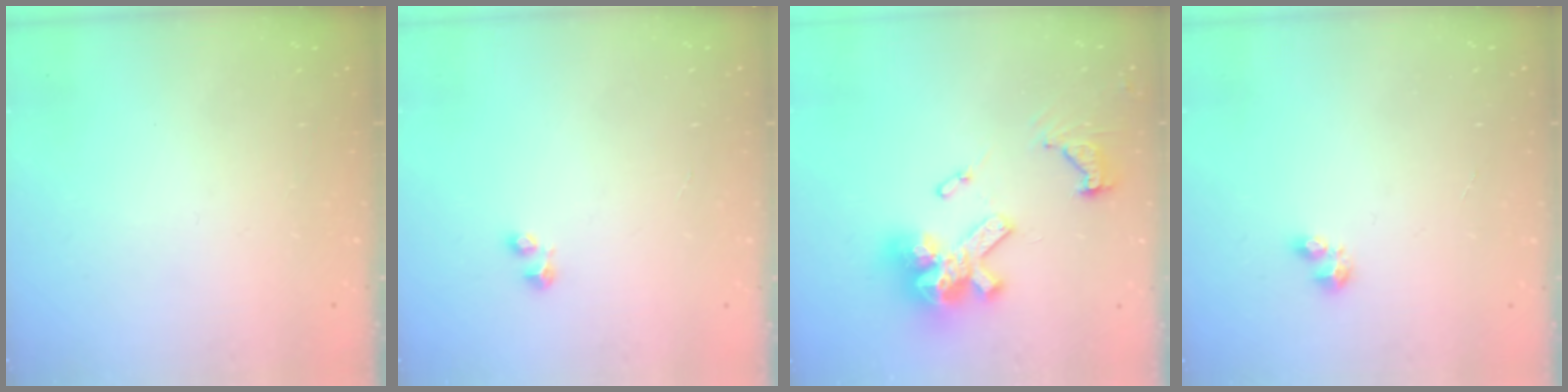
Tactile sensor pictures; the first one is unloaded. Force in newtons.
{"total": 2.4, "press": 2.4, "slide": 0.4}
{"total": 18.5, "press": 18.3, "slide": 2.4}
{"total": 3.0, "press": 3.0, "slide": 0.4}